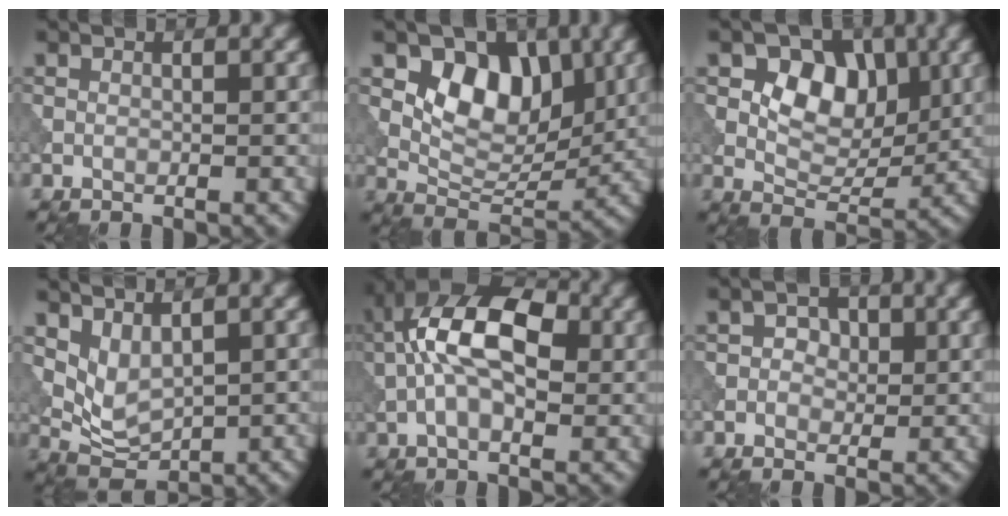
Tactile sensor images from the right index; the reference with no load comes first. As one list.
[{"total": 6.6, "force": [2.1, 4.4, 4.4], "torque": [-0.059, -0.014, 0.034]}, {"total": 5.5, "force": [1.3, 3.8, 3.6], "torque": [-0.051, -0.005, 0.013]}, {"total": 3.4, "force": [1.3, 1.8, 2.5], "torque": [-0.057, -0.016, 0.036]}, {"total": 9.7, "force": [0.6, 5.1, 8.2], "torque": [-0.162, 0.026, -0.008]}, {"total": 2.1, "force": [0.3, 1.7, 1.1], "torque": [-0.008, 0.000, -0.009]}]